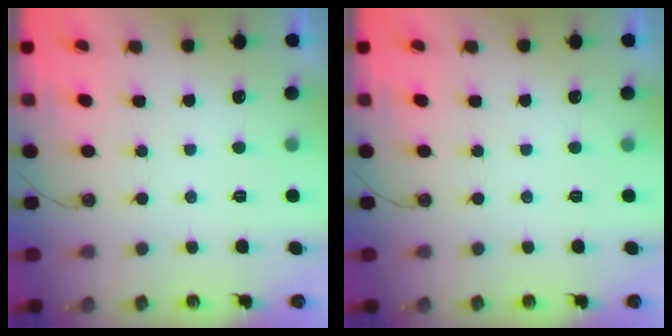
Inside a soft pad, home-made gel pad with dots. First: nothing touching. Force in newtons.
{"total": 0.0}